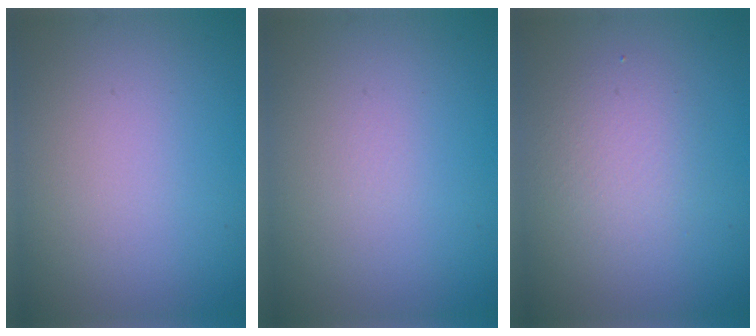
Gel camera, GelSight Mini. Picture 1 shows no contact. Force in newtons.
{"total": 0.0}
{"total": 2.3, "press": 2.3, "slide": 0.0}